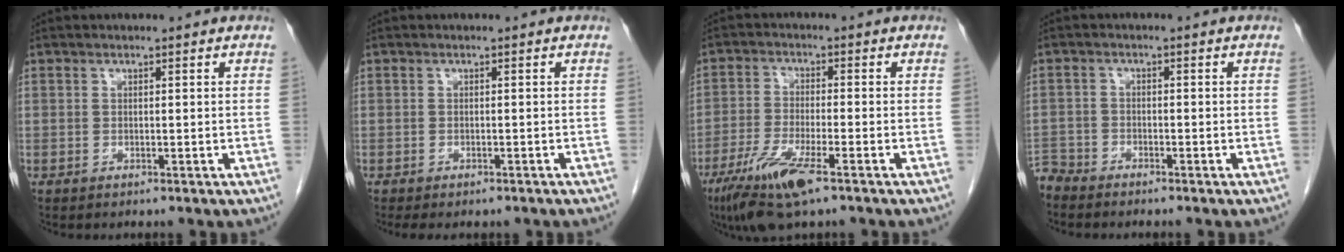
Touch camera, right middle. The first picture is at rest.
{"total": 5.0, "force": [-4.2, 1.7, 2.3], "torque": [-0.024, -0.005, -0.047]}
{"total": 9.1, "force": [-5.4, 1.1, 7.2], "torque": [-0.149, -0.023, -0.099]}
{"total": 3.4, "force": [-3.4, 0.6, -0.3], "torque": [0.008, -0.009, -0.066]}